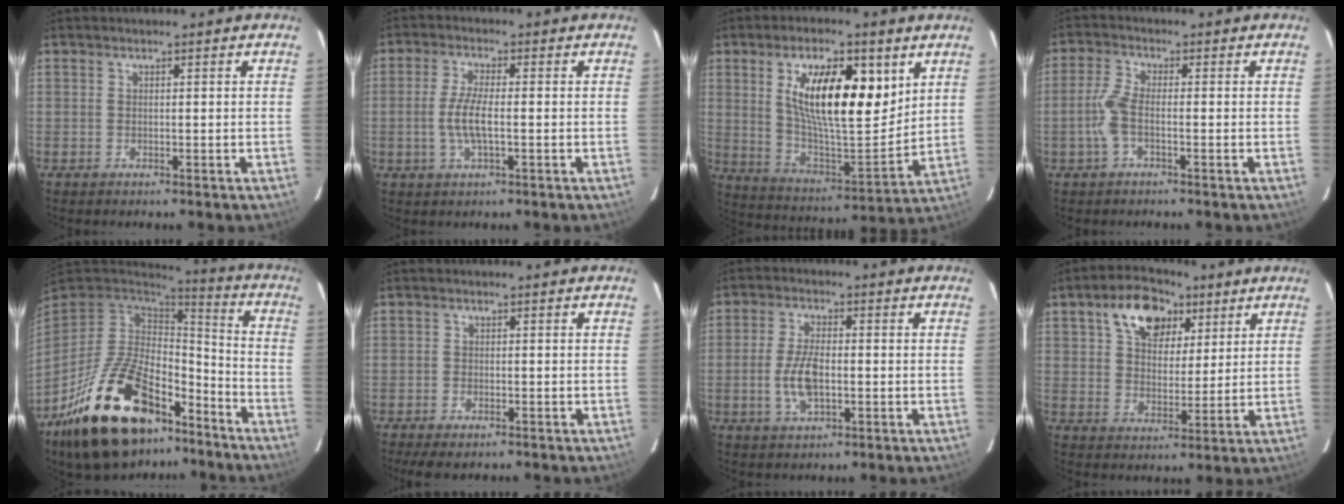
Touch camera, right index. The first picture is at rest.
{"total": 5.7, "force": [-1.0, 1.4, 5.4], "torque": [-0.109, -0.003, -0.018]}
{"total": 18.7, "force": [7.2, 6.7, 15.9], "torque": [-0.268, 0.000, 0.128]}
{"total": 4.5, "force": [-1.4, 1.3, 4.0], "torque": [-0.097, 0.004, -0.030]}
{"total": 27.0, "force": [-16.5, 13.6, 16.4], "torque": [-0.320, -0.001, -0.246]}
{"total": 4.3, "force": [-3.3, 1.7, 2.2], "torque": [-0.062, -0.014, -0.052]}
{"total": 7.1, "force": [-1.5, 3.2, 6.1], "torque": [-0.128, -0.001, -0.026]}
{"total": 11.4, "force": [6.1, 7.1, 6.6], "torque": [-0.119, 0.025, 0.102]}